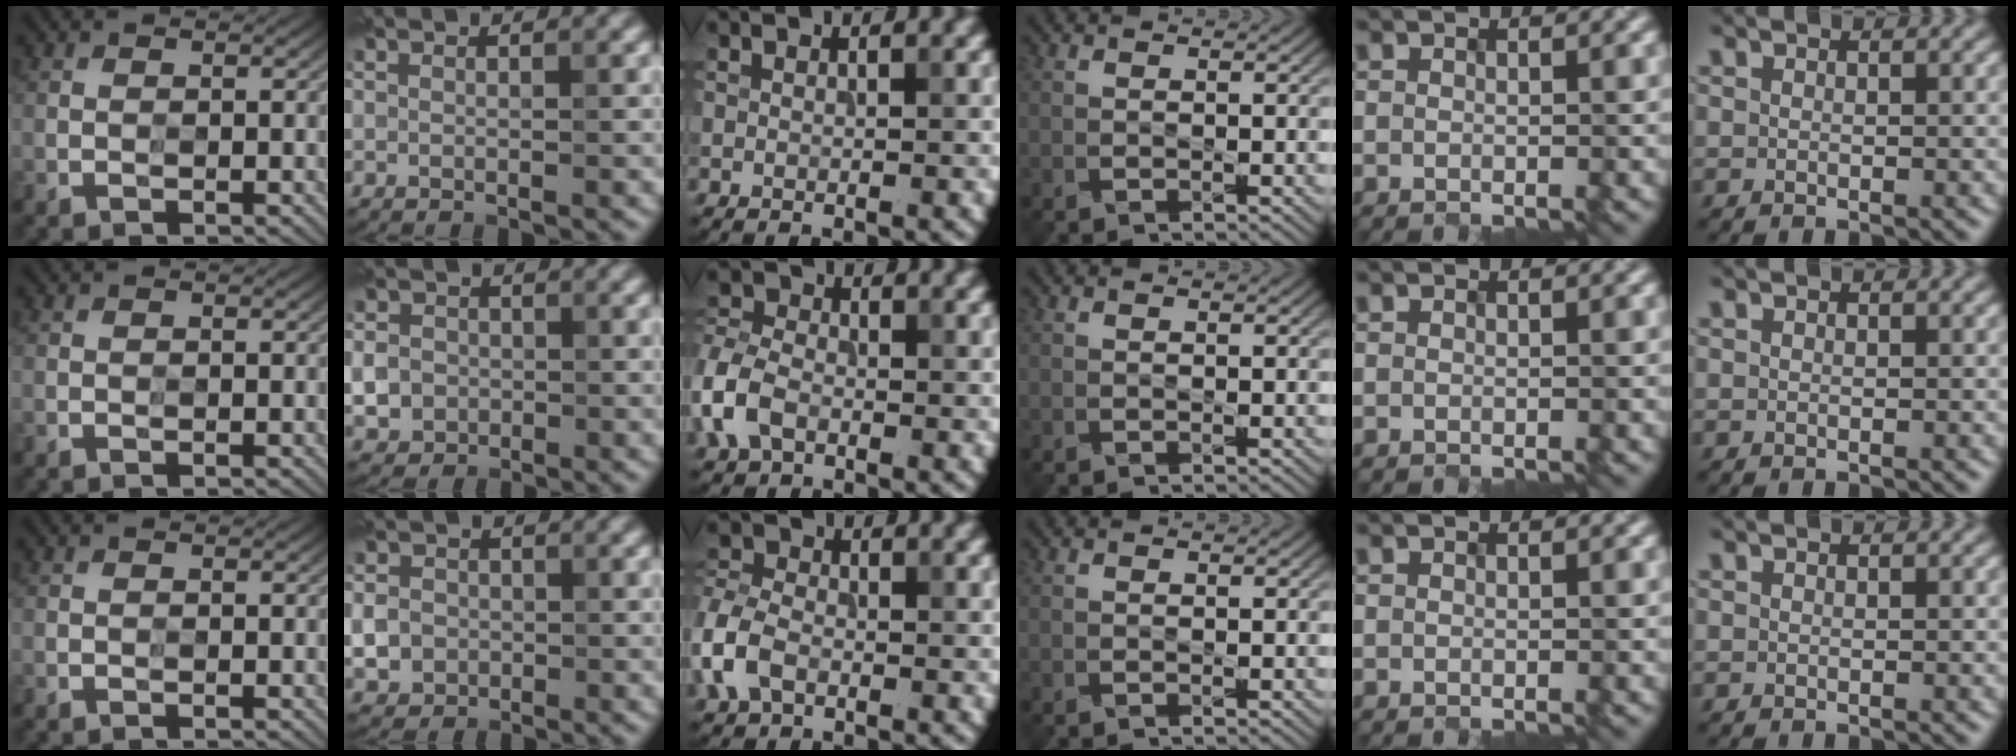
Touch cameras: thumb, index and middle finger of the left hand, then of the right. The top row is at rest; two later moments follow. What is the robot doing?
{"motion": "wipe", "object": "paper plate"}